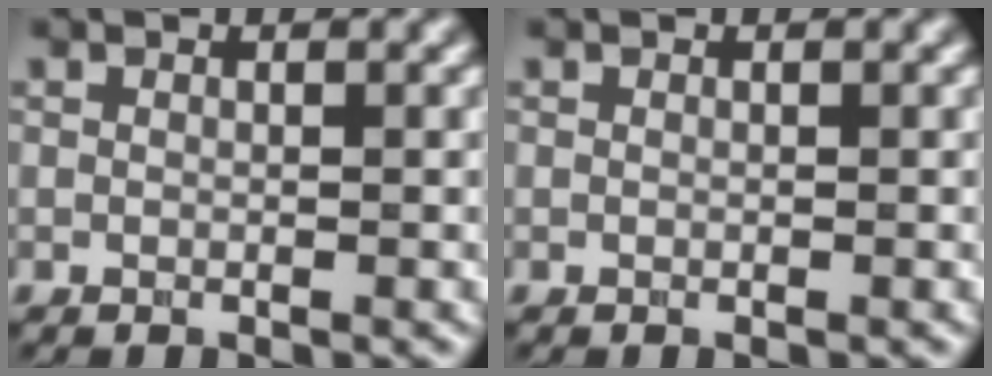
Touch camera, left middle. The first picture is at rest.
{"total": 0.0}